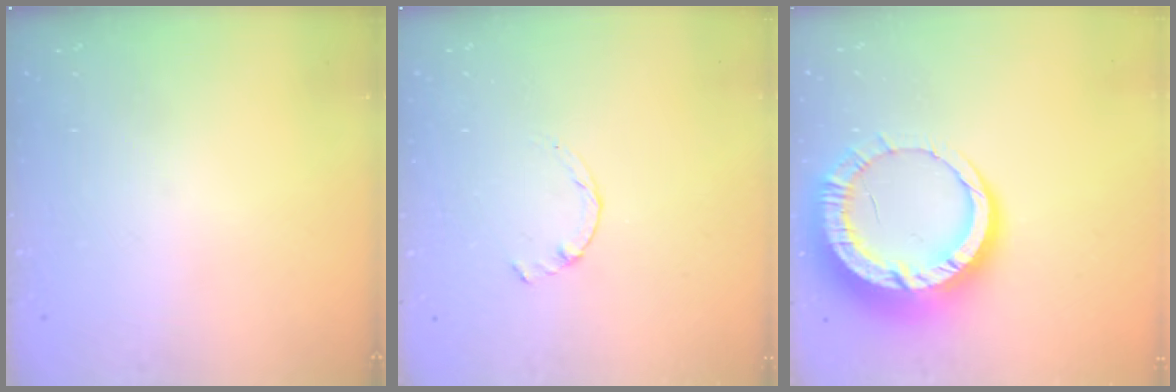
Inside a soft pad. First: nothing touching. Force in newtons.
{"total": 0.9, "press": 0.9, "slide": 0.3}
{"total": 17.1, "press": 17.0, "slide": 1.9}